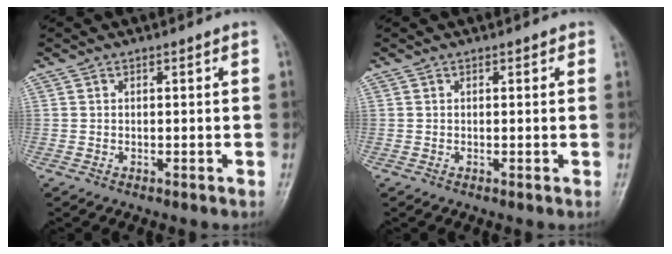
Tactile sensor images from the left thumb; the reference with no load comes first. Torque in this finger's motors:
{"motor_torque": [-0.11, 0.01, 0.00, -0.11, 0.03]}